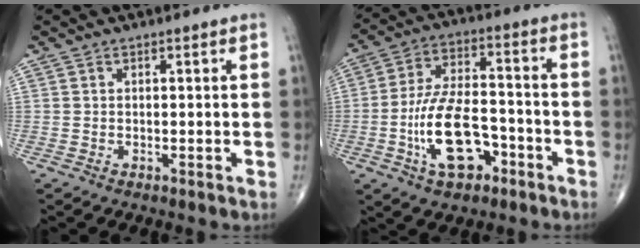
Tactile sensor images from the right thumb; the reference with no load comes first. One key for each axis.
{"total": 14.5, "fx": -5.3, "fy": 7.3, "fz": 11.3, "tx": -0.201, "ty": 0.036, "tz": -0.092}